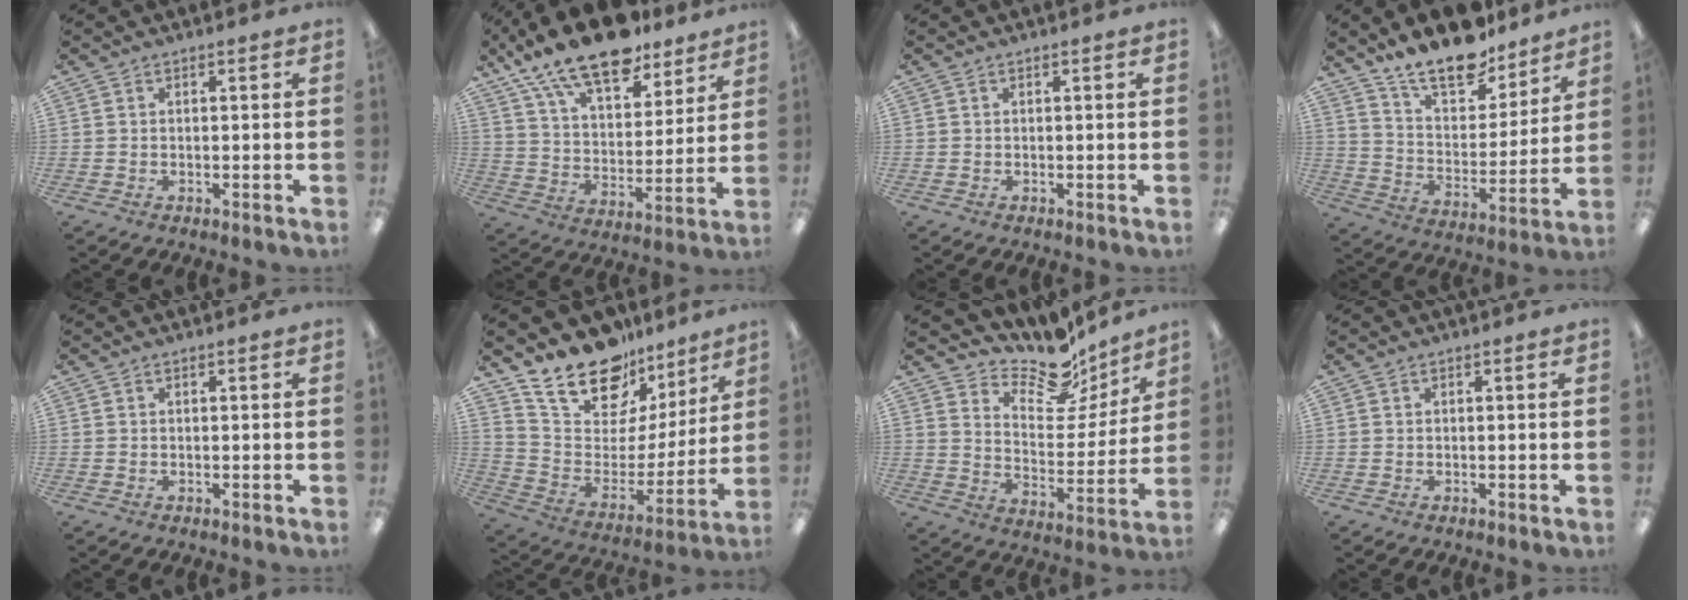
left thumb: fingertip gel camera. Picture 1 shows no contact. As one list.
[{"total": 18.9, "force": [14.7, 7.1, 9.6], "torque": [-0.180, -0.084, 0.260]}, {"total": 0.0}, {"total": 16.4, "force": [13.9, 6.0, 6.4], "torque": [-0.119, -0.091, 0.248]}, {"total": 0.0}, {"total": 19.2, "force": [15.8, 8.8, 6.4], "torque": [-0.138, -0.114, 0.288]}, {"total": 14.3, "force": [11.9, 5.8, 5.4], "torque": [-0.084, -0.097, 0.207]}, {"total": 0.0}]